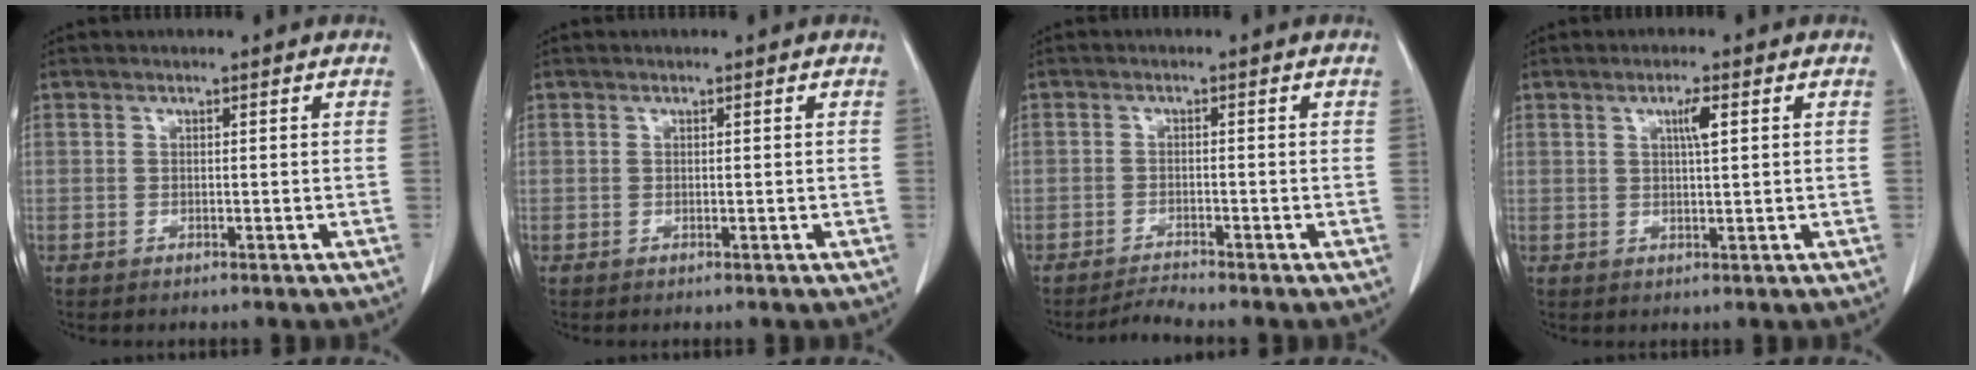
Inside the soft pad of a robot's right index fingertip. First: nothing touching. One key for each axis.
{"total": 0.0}
{"total": 2.4, "fx": -2.1, "fy": -1.0, "fz": 0.0, "tx": -0.004, "ty": -0.014, "tz": -0.040}
{"total": 2.7, "fx": 1.0, "fy": 0.1, "fz": 2.5, "tx": -0.043, "ty": 0.001, "tz": 0.016}